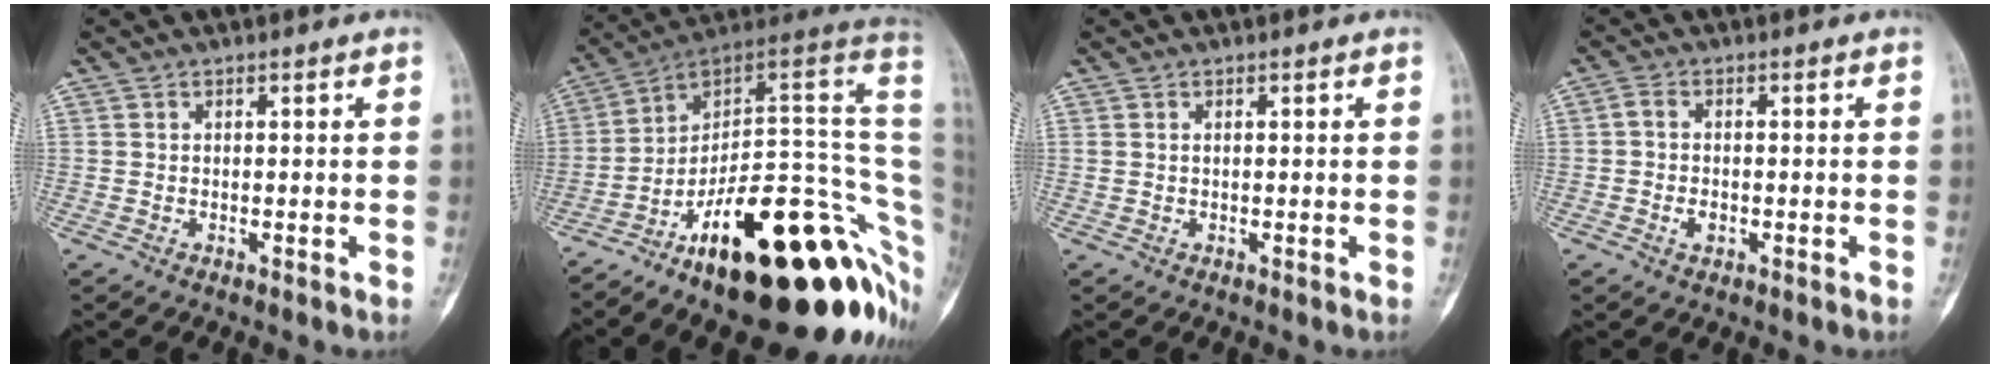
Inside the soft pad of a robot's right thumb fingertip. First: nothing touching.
{"total": 26.6, "force": [-8.3, 10.4, 23.1], "torque": [-0.213, 0.109, -0.120]}
{"total": 0.6, "force": [0.2, 0.3, 0.5], "torque": [-0.015, 0.008, 0.005]}
{"total": 3.0, "force": [-0.8, 1.9, 2.1], "torque": [-0.042, 0.010, -0.016]}